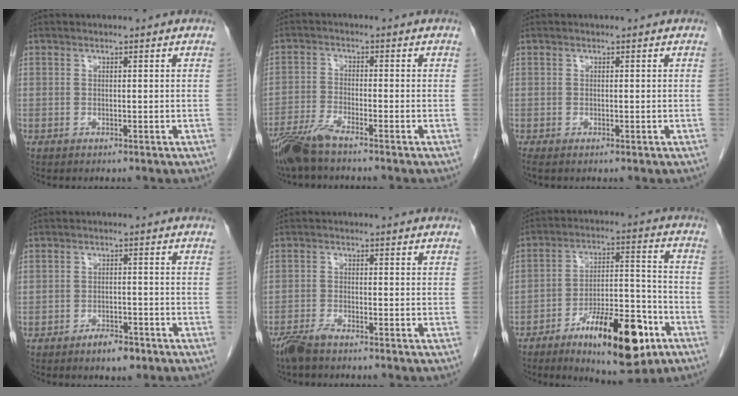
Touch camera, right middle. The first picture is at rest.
{"total": 5.9, "force": [-4.8, 0.4, 3.4], "torque": [-0.074, -0.019, -0.098]}
{"total": 0.6, "force": [-0.3, 0.2, 0.5], "torque": [-0.011, -0.003, -0.003]}
{"total": 3.4, "force": [-2.4, 1.3, 1.9], "torque": [-0.032, 0.001, -0.035]}
{"total": 3.2, "force": [-2.7, 0.5, 1.8], "torque": [-0.039, -0.007, -0.052]}
{"total": 16.6, "force": [-8.9, 4.7, 13.2], "torque": [-0.200, 0.009, -0.133]}